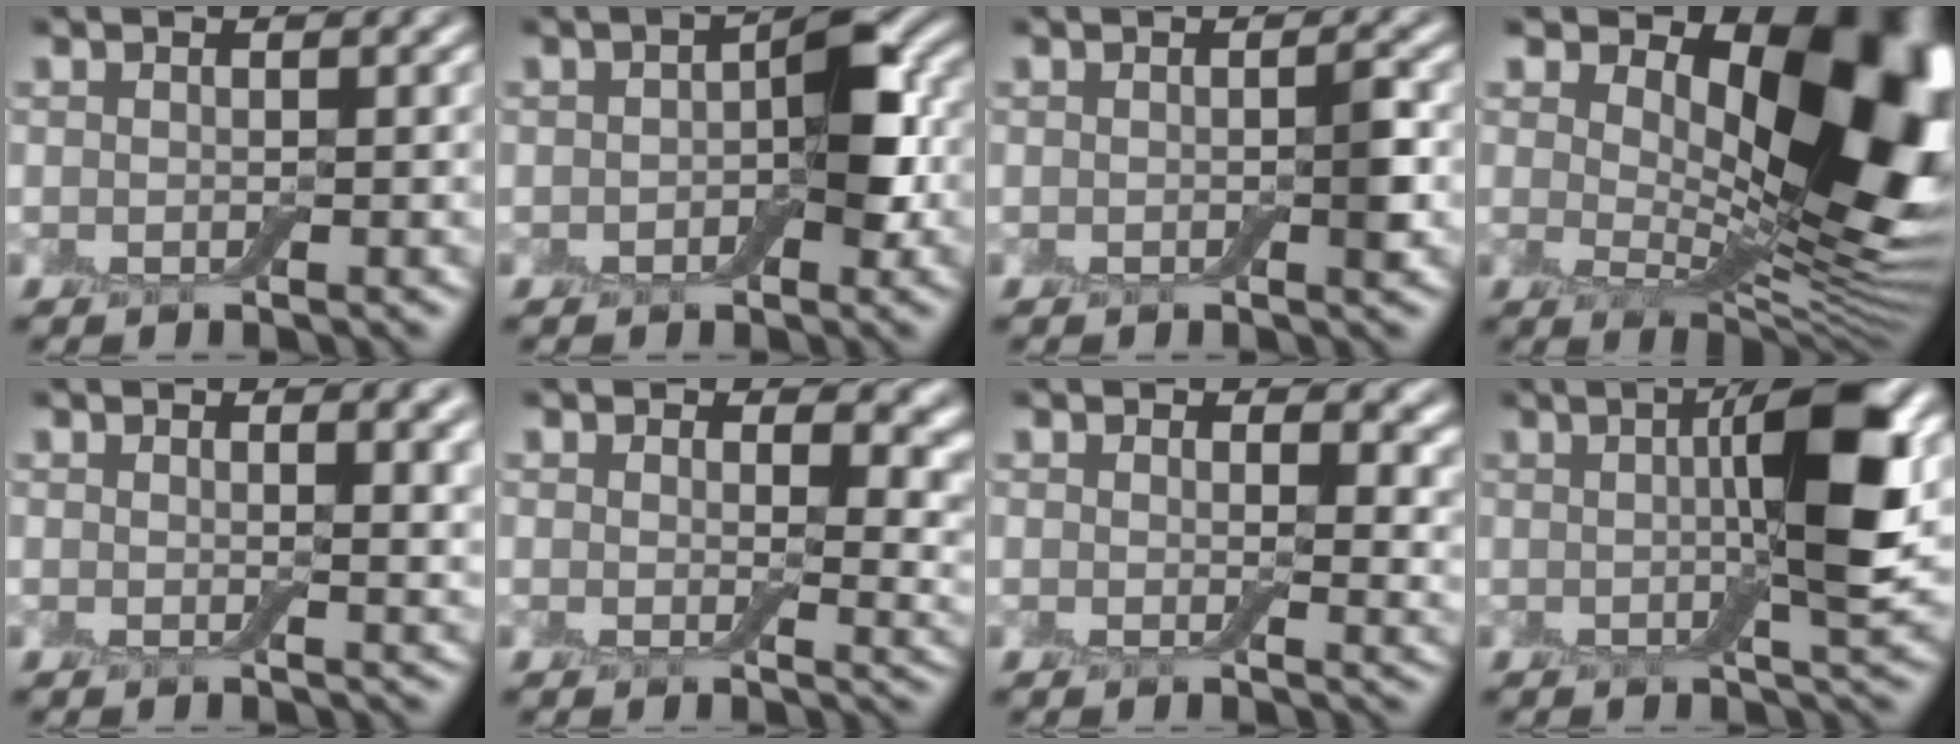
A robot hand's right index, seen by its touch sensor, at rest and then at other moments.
{"total": 4.7, "force": [-0.2, 2.6, 3.9], "torque": [-0.044, 0.008, -0.009]}
{"total": 1.3, "force": [-0.2, 0.5, 1.2], "torque": [-0.015, -0.001, -0.003]}
{"total": 13.8, "force": [4.0, 7.4, 10.9], "torque": [-0.128, -0.004, 0.077]}
{"total": 2.6, "force": [0.7, 1.1, 2.2], "torque": [-0.030, -0.005, 0.014]}
{"total": 4.7, "force": [1.5, 3.2, 3.2], "torque": [-0.042, -0.019, 0.028]}
{"total": 3.6, "force": [1.4, 2.5, 2.3], "torque": [-0.032, -0.017, 0.027]}
{"total": 7.4, "force": [1.2, 1.3, 7.2], "torque": [-0.110, 0.013, 0.015]}